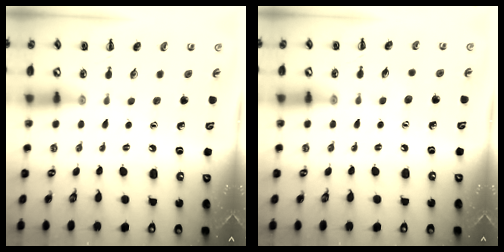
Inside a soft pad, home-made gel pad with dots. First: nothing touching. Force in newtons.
{"total": 3.2, "press": 3.0, "slide": 0.9}